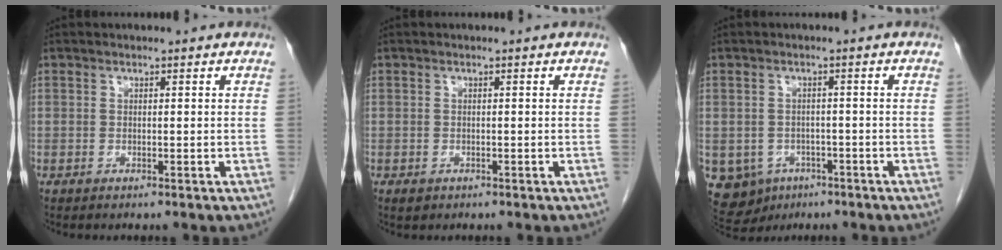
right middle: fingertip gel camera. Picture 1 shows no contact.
{"total": 0.9, "force": [-0.4, 0.7, 0.3], "torque": [-0.008, 0.001, -0.001]}
{"total": 10.0, "force": [-4.2, 8.7, 2.8], "torque": [-0.083, 0.004, -0.048]}